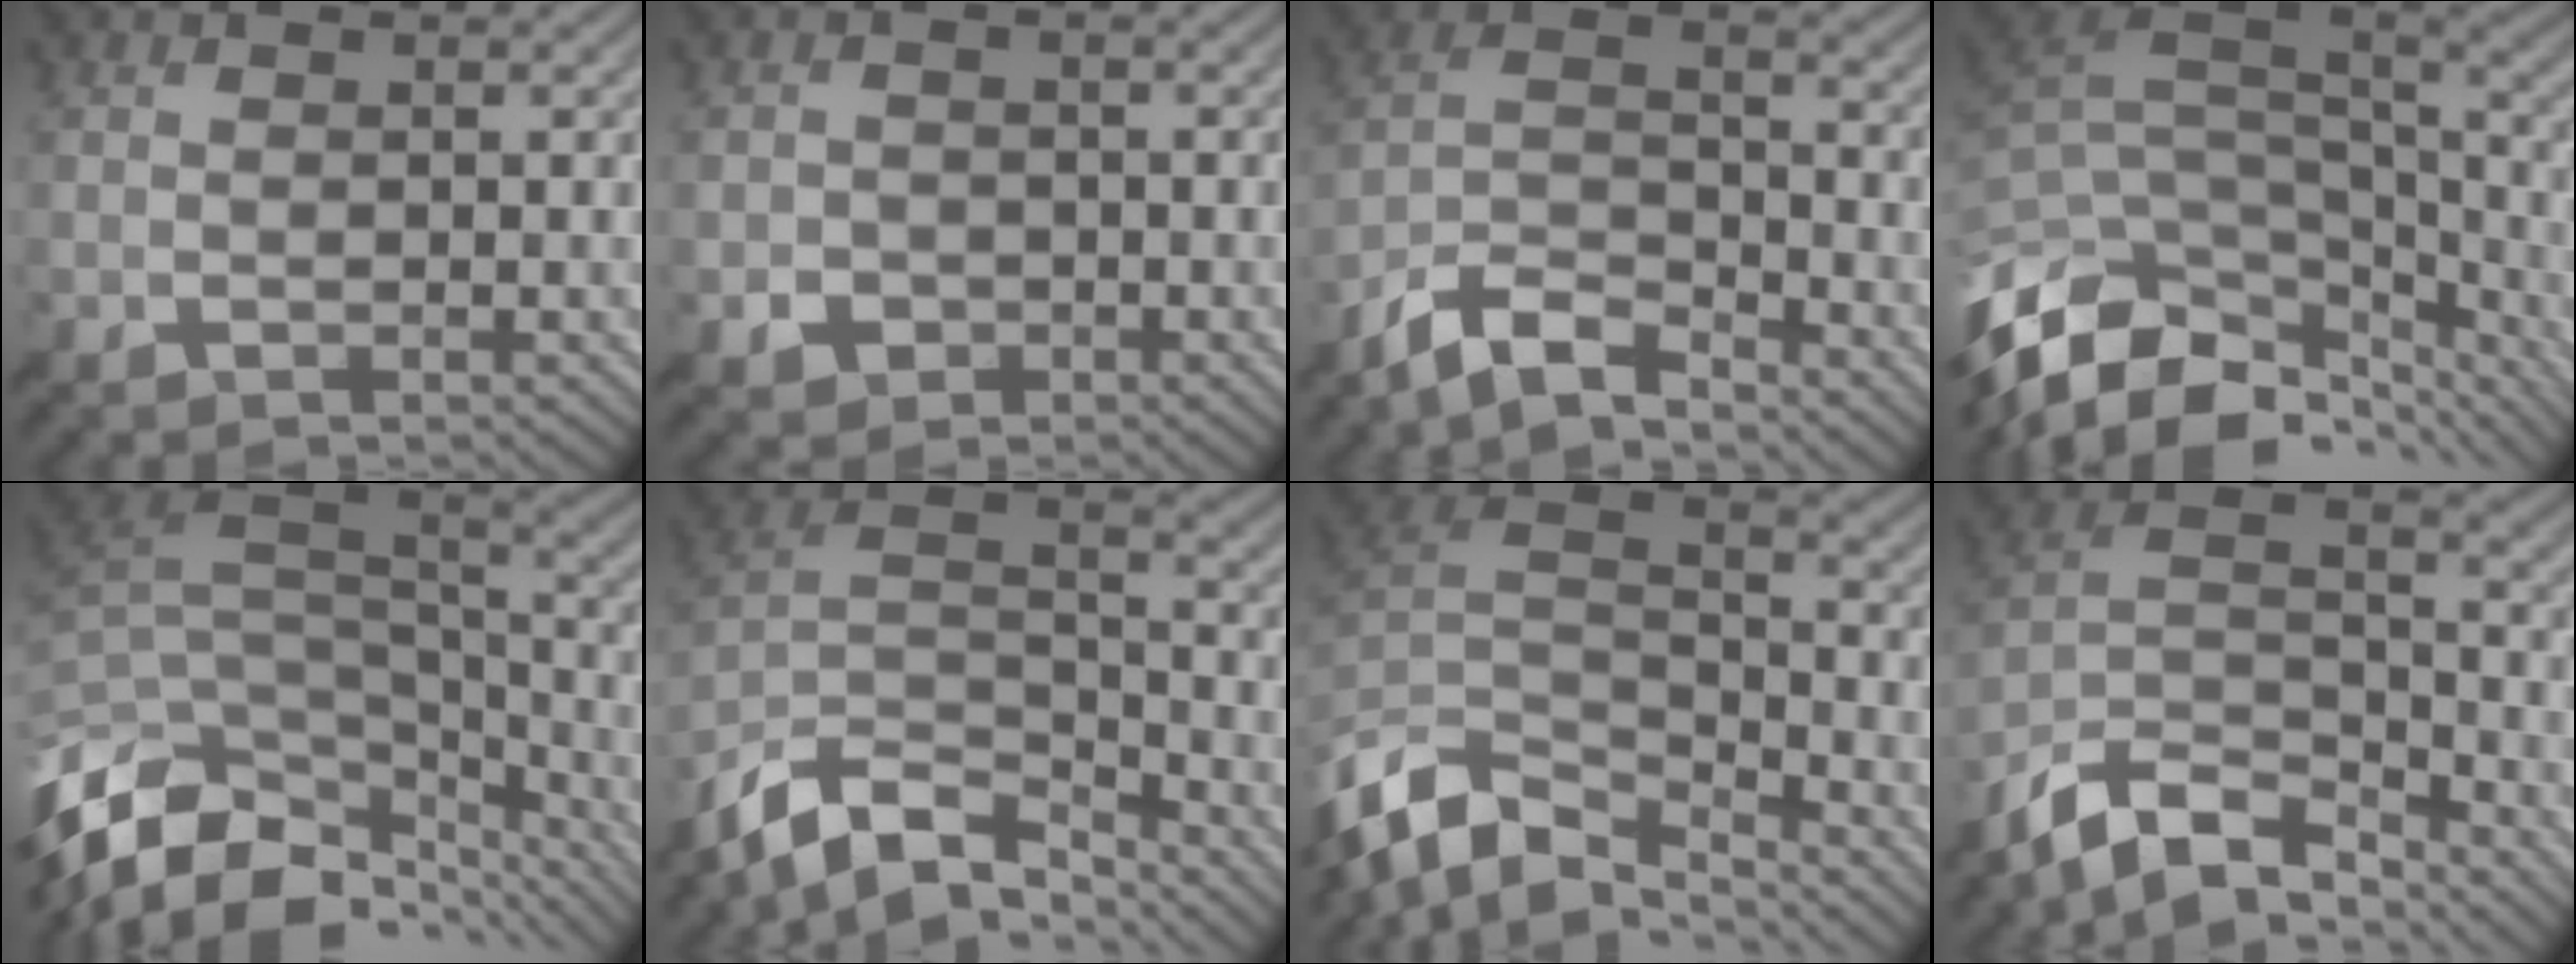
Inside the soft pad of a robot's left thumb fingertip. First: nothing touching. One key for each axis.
{"total": 2.4, "fx": -1.2, "fy": 2.0, "fz": 0.6, "tx": -0.003, "ty": -0.005, "tz": -0.024}
{"total": 7.9, "fx": -6.9, "fy": 1.8, "fz": 3.4, "tx": -0.069, "ty": -0.001, "tz": -0.145}
{"total": 14.8, "fx": -7.0, "fy": 8.5, "fz": 9.9, "tx": -0.261, "ty": -0.016, "tz": -0.109}
{"total": 14.8, "fx": -7.4, "fy": 8.4, "fz": 9.7, "tx": -0.258, "ty": -0.019, "tz": -0.112}
{"total": 11.7, "fx": -9.2, "fy": 4.6, "fz": 5.5, "tx": -0.122, "ty": 0.004, "tz": -0.177}
{"total": 12.8, "fx": -8.8, "fy": 6.2, "fz": 7.0, "tx": -0.188, "ty": -0.011, "tz": -0.153}
{"total": 10.8, "fx": -8.9, "fy": 3.7, "fz": 4.8, "tx": -0.099, "ty": 0.004, "tz": -0.179}